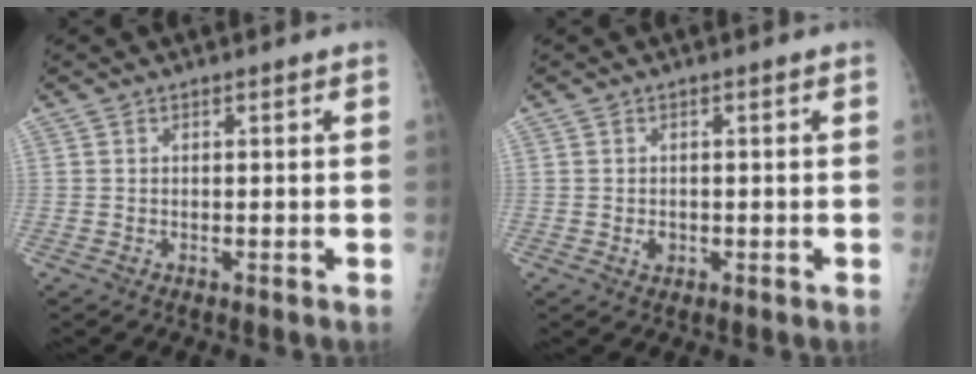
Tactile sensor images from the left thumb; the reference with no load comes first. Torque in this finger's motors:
{"motor_torque": [0.11, 0.21, 0.09, -0.08, 0.00]}